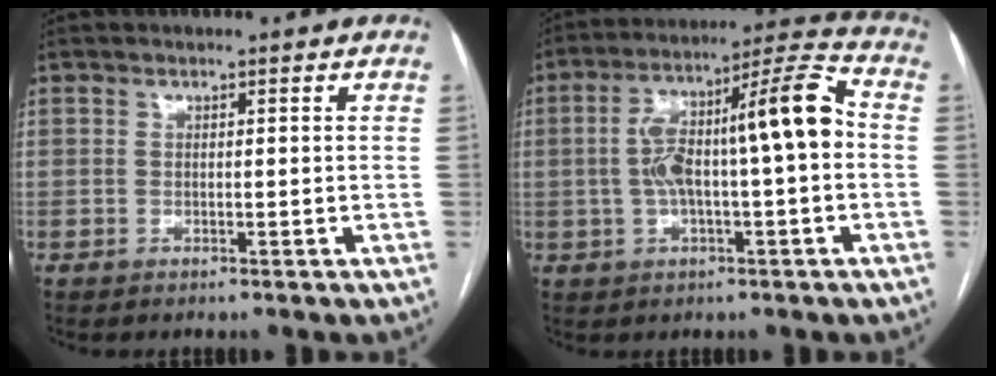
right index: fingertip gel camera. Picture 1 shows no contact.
{"total": 14.3, "force": [-0.1, 2.5, 14.1], "torque": [-0.238, 0.043, -0.002]}